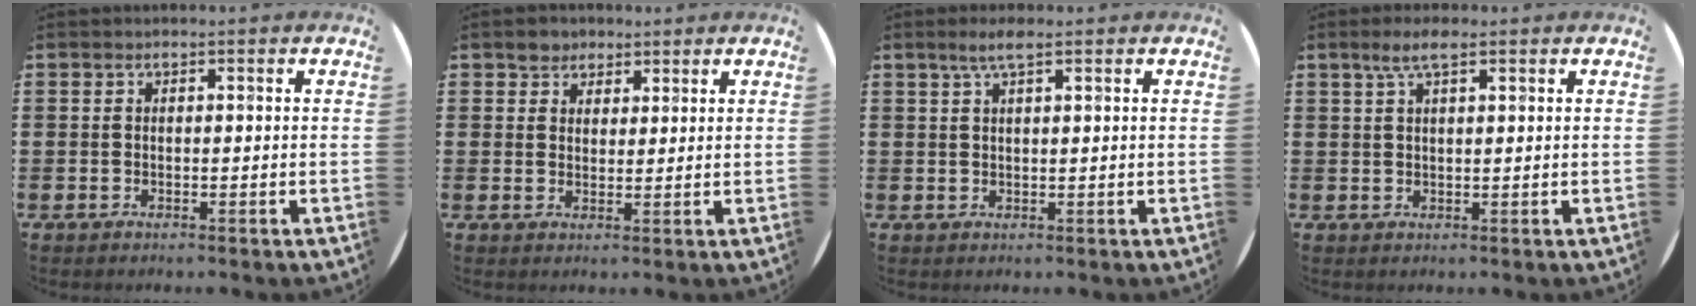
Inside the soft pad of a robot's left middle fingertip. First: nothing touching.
{"total": 2.4, "force": [1.9, 1.4, -0.1], "torque": [0.004, 0.004, 0.037]}
{"total": 2.8, "force": [1.7, 0.4, 2.1], "torque": [-0.044, 0.006, 0.029]}
{"total": 3.4, "force": [2.1, 0.8, 2.5], "torque": [-0.053, 0.007, 0.036]}